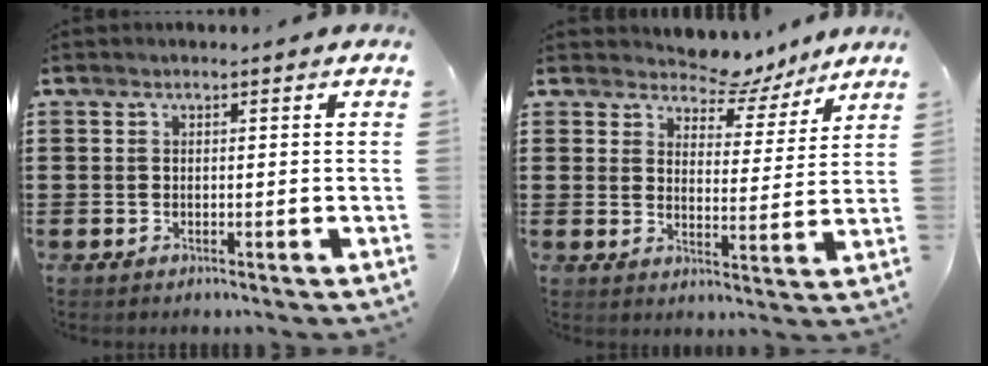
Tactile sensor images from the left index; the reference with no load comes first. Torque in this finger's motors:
{"motor_torque": [-0.46, -0.81, -0.27, -0.08]}